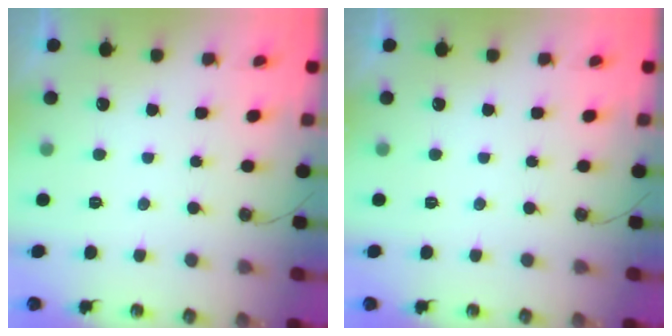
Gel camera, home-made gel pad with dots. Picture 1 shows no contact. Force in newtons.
{"total": 0.0}